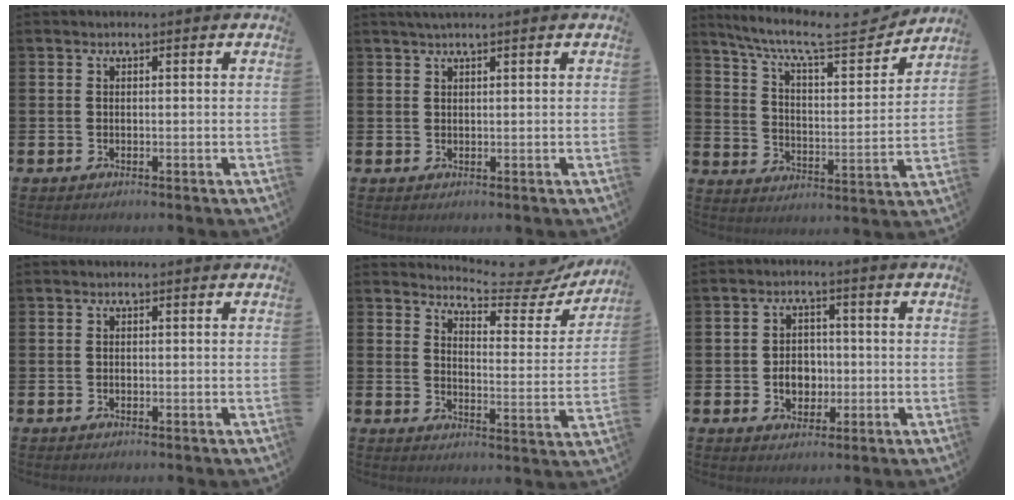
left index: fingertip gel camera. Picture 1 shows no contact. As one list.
[{"total": 1.4, "force": [1.2, -0.1, 0.8], "torque": [-0.017, 0.003, 0.022]}, {"total": 9.0, "force": [7.9, 1.6, 4.0], "torque": [-0.102, -0.054, 0.129]}, {"total": 0.0}, {"total": 6.5, "force": [6.2, 1.0, 1.5], "torque": [-0.032, -0.055, 0.101]}, {"total": 4.2, "force": [-0.7, 3.4, 2.4], "torque": [-0.025, -0.005, -0.023]}]